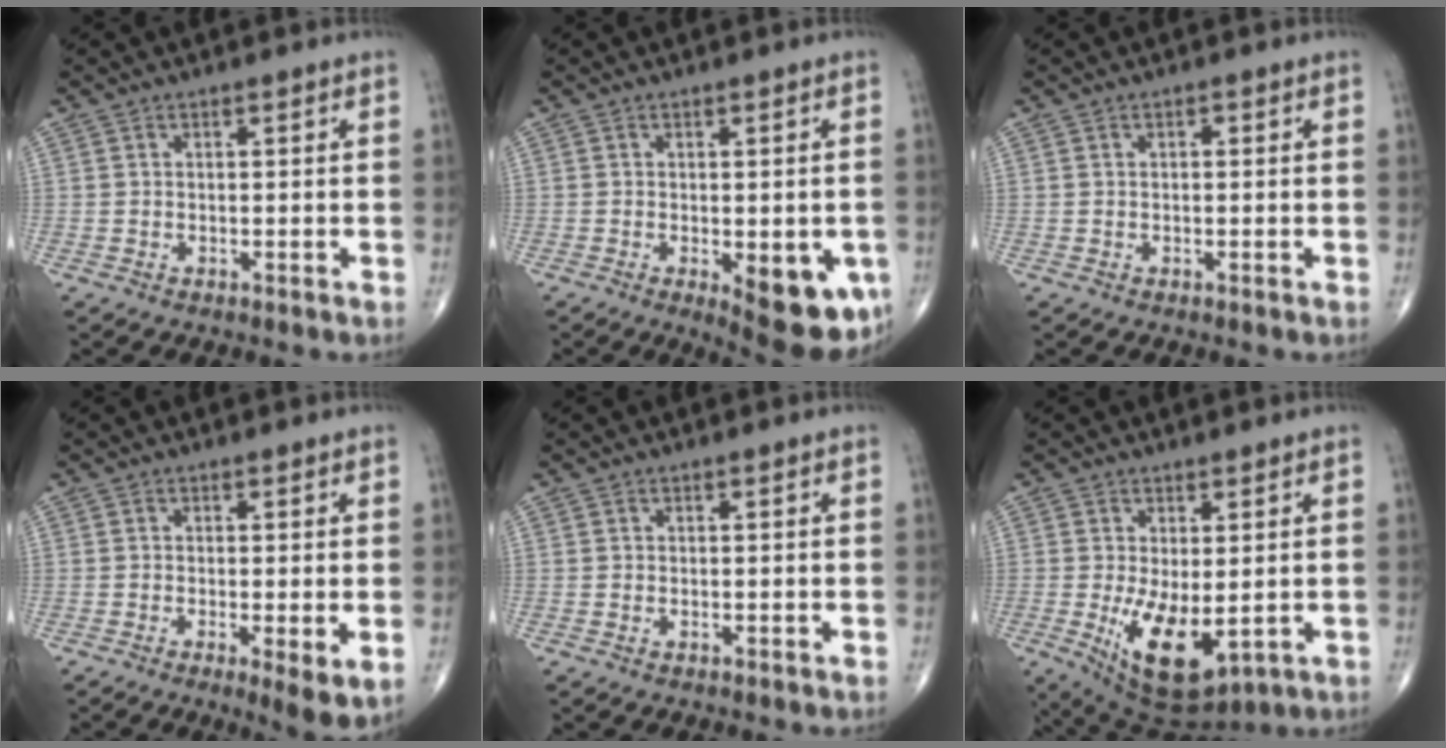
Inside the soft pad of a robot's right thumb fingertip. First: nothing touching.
{"total": 11.8, "force": [-3.8, 4.7, 10.2], "torque": [-0.106, -0.009, -0.038]}
{"total": 0.6, "force": [0.1, 0.4, 0.4], "torque": [-0.008, 0.002, 0.002]}
{"total": 5.0, "force": [-1.1, 1.1, 4.8], "torque": [-0.080, -0.017, -0.021]}
{"total": 0.0}
{"total": 11.2, "force": [-2.0, 5.3, 9.7], "torque": [-0.156, -0.024, -0.011]}